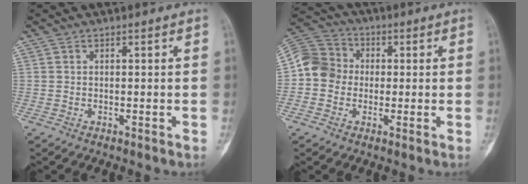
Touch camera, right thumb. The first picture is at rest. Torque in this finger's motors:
{"motor_torque": [0.92, 0.86, 0.27, -0.12, 0.00]}